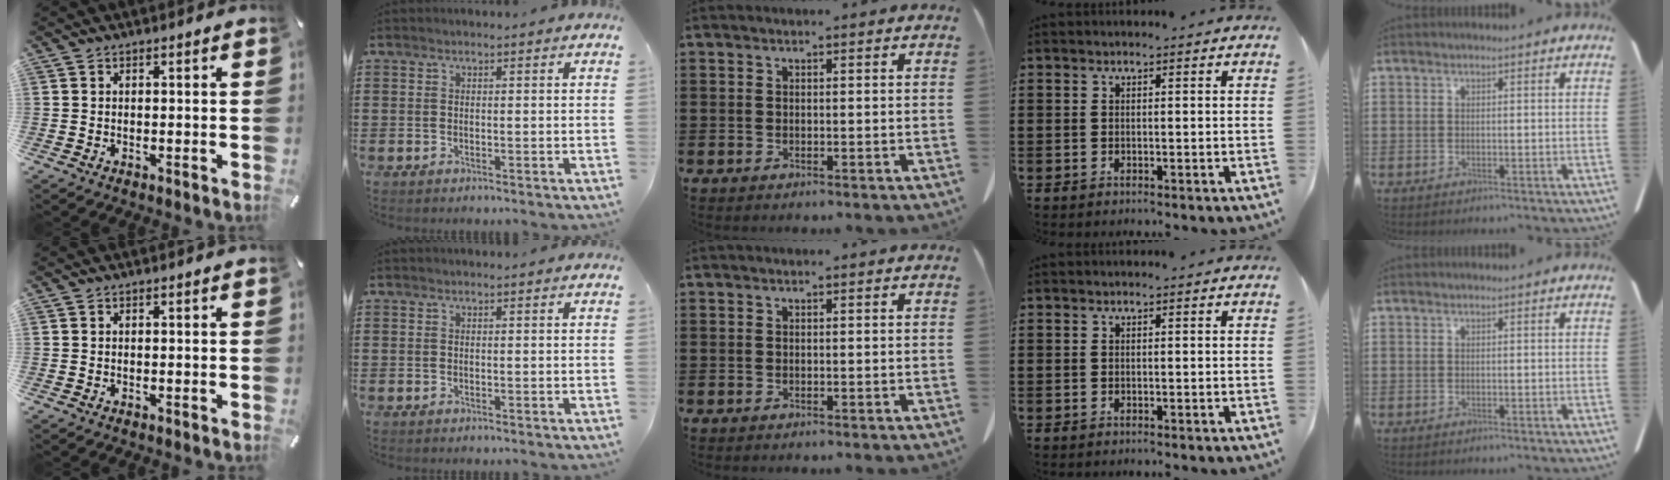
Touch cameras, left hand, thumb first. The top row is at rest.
{}